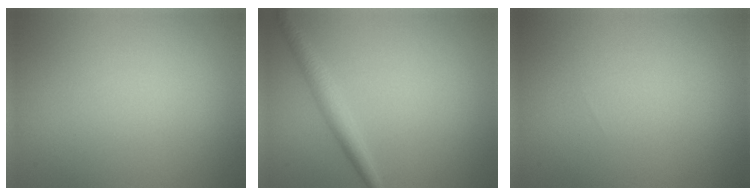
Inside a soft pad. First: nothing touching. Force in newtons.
{"total": 2.2, "press": 2.2, "slide": 0.0}
{"total": 0.0}